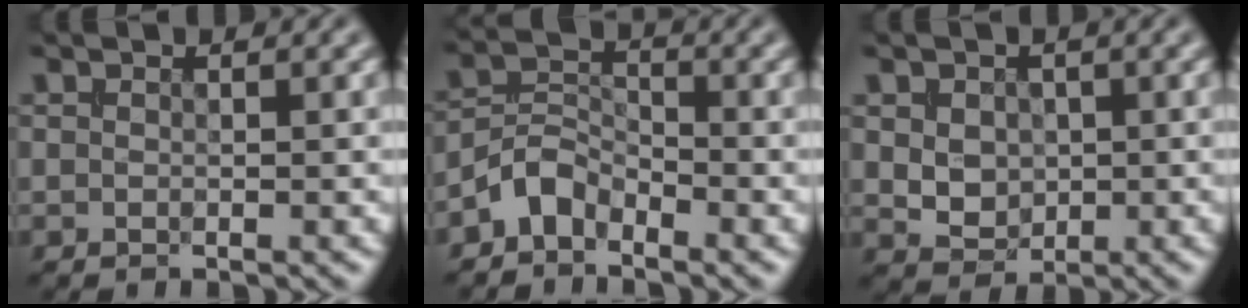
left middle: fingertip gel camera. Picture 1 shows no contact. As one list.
[{"total": 3.0, "force": [-2.3, 1.7, 1.0], "torque": [-0.016, 0.013, -0.055]}, {"total": 3.4, "force": [0.5, 2.8, 1.9], "torque": [-0.030, 0.001, 0.005]}]